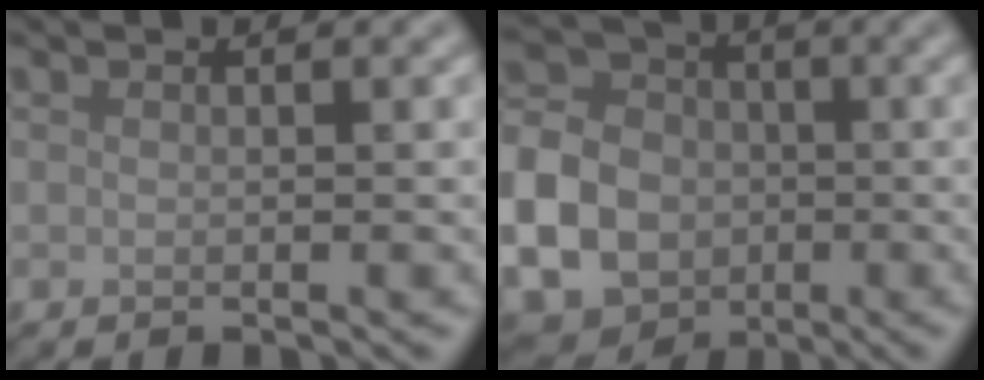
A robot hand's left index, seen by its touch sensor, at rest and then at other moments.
{"total": 13.2, "force": [-3.9, 11.0, 6.3], "torque": [-0.146, -0.030, -0.096]}